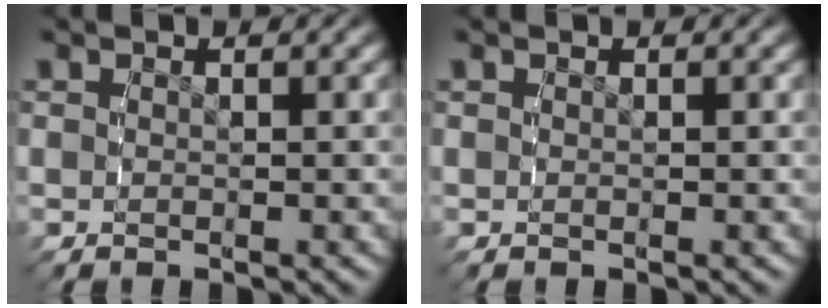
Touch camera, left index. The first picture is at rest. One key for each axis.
{"total": 0.0}